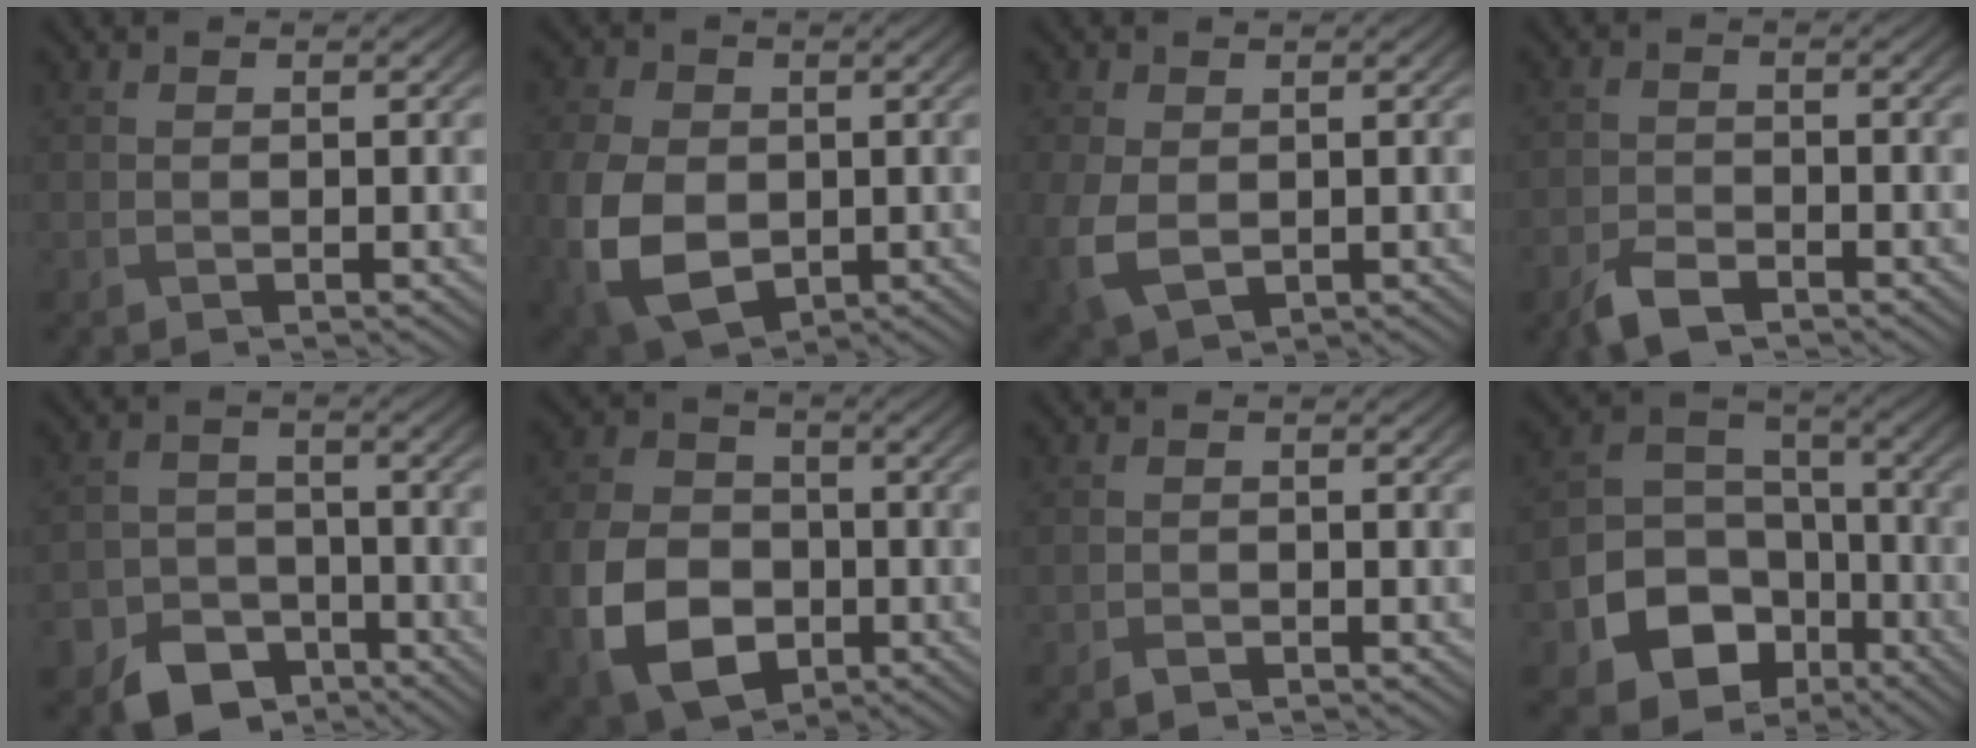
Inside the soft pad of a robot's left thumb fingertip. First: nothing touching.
{"total": 11.6, "force": [-2.0, 8.3, 7.8], "torque": [-0.221, -0.037, -0.035]}
{"total": 6.6, "force": [-1.2, 4.8, 4.4], "torque": [-0.134, -0.026, -0.016]}
{"total": 4.0, "force": [-2.9, 1.8, 2.1], "torque": [-0.044, -0.005, -0.062]}
{"total": 7.6, "force": [-5.3, 4.9, 2.6], "torque": [-0.055, -0.018, -0.095]}
{"total": 11.5, "force": [-3.8, 8.3, 7.0], "torque": [-0.178, -0.026, -0.078]}
{"total": 1.0, "force": [-0.7, 0.6, 0.4], "torque": [-0.008, -0.002, -0.013]}
{"total": 11.7, "force": [-5.6, 8.7, 5.5], "torque": [-0.130, -0.037, -0.099]}